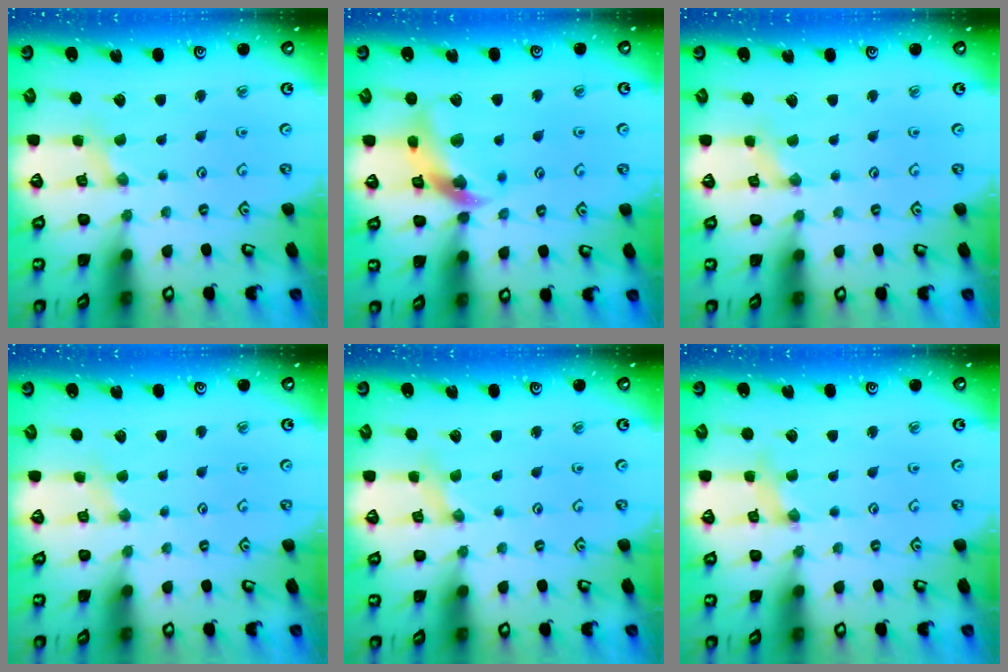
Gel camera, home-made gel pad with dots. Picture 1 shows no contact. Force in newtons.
{"total": 11.7, "press": 11.6, "slide": 1.5}
{"total": 0.8, "press": 0.8, "slide": 0.2}
{"total": 2.2, "press": 2.2, "slide": 0.4}
{"total": 0.0}
{"total": 1.6, "press": 1.6, "slide": 0.2}